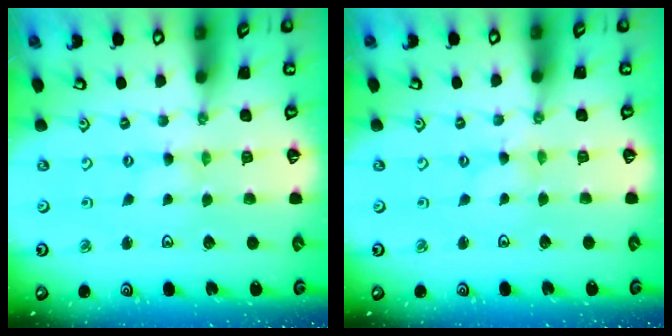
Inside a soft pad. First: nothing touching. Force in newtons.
{"total": 0.0}